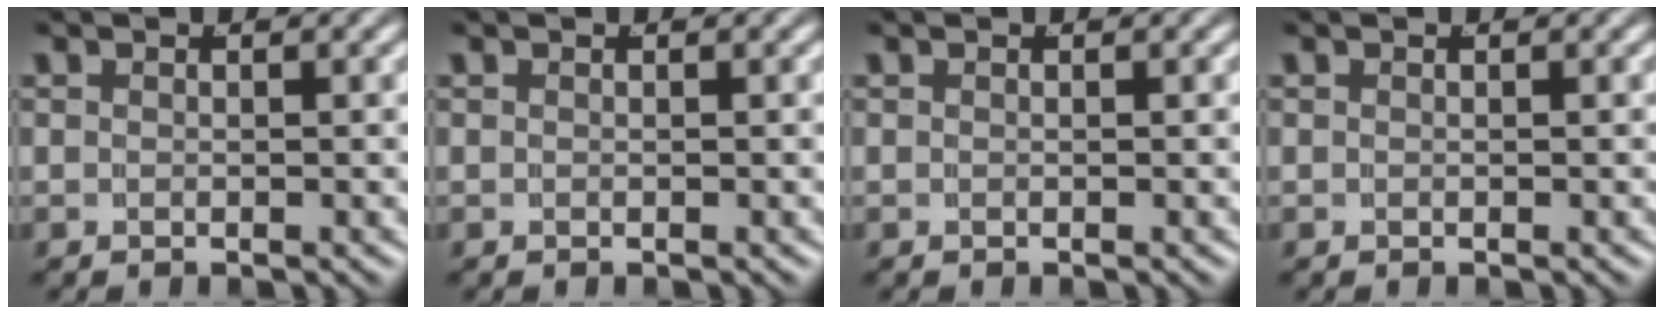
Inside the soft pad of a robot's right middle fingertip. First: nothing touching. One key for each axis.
{"total": 0.0}
{"total": 0.0}
{"total": 0.0}